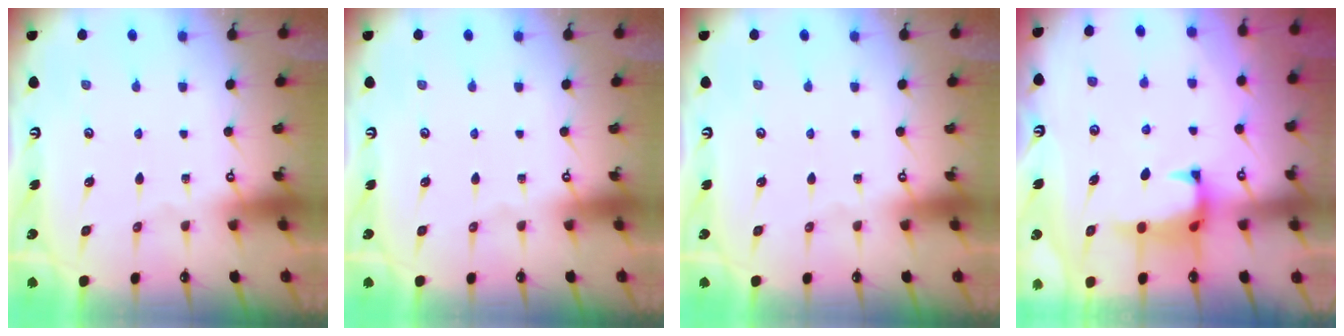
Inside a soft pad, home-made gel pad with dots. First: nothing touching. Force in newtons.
{"total": 0.0}
{"total": 0.0}
{"total": 0.9, "press": 0.3, "slide": 0.8}